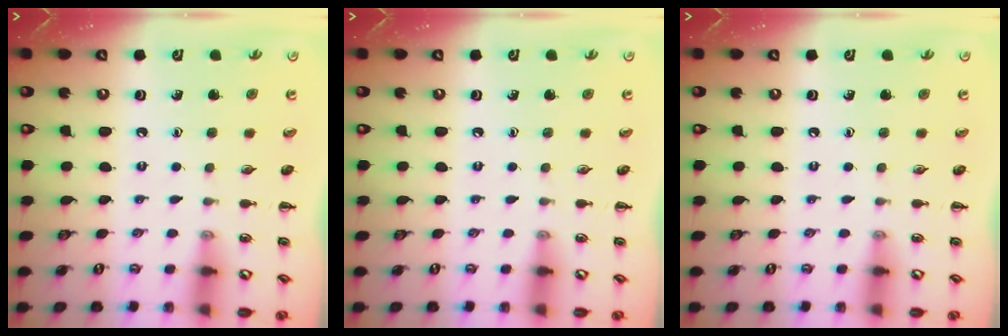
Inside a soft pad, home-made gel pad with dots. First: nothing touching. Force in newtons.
{"total": 0.0}
{"total": 0.0}